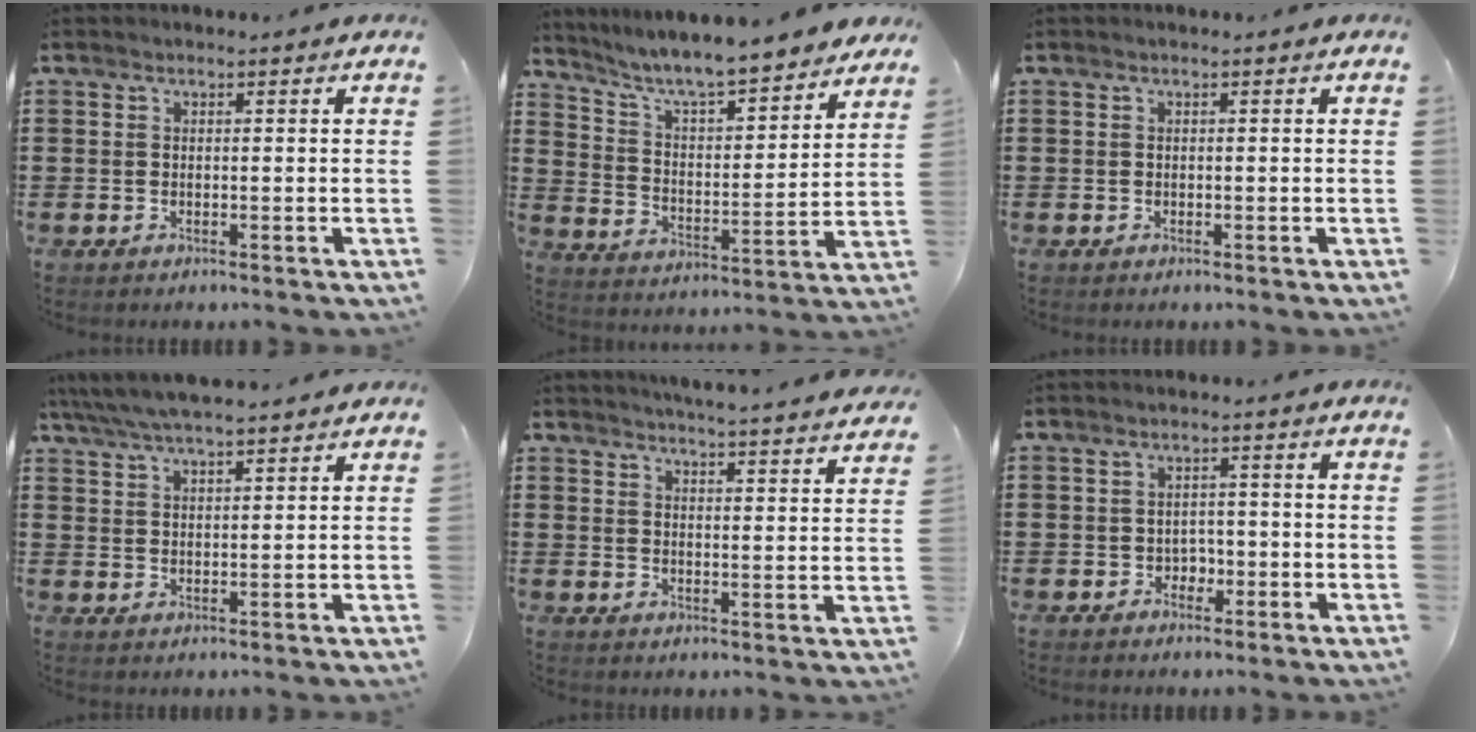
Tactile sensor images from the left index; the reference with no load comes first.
{"total": 6.3, "force": [5.9, 0.1, 2.4], "torque": [-0.072, -0.046, 0.095]}
{"total": 0.0}
{"total": 4.9, "force": [4.5, 0.3, 1.9], "torque": [-0.050, -0.013, 0.082]}
{"total": 4.4, "force": [4.3, -0.7, 0.5], "torque": [-0.020, -0.034, 0.073]}
{"total": 2.0, "force": [-0.8, 1.7, 0.7], "torque": [-0.021, 0.002, -0.021]}